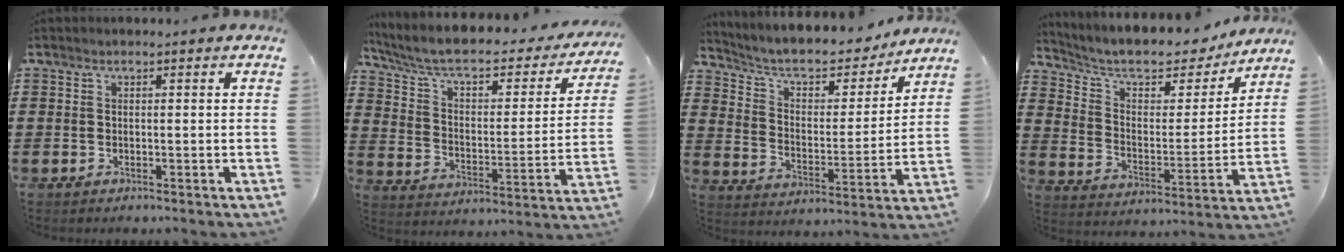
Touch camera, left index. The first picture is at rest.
{"total": 7.0, "force": [5.3, 2.0, 4.1], "torque": [-0.101, -0.036, 0.086]}
{"total": 6.6, "force": [5.5, 2.4, 2.7], "torque": [-0.072, -0.037, 0.090]}
{"total": 8.1, "force": [6.9, 2.8, 3.1], "torque": [-0.079, -0.047, 0.115]}